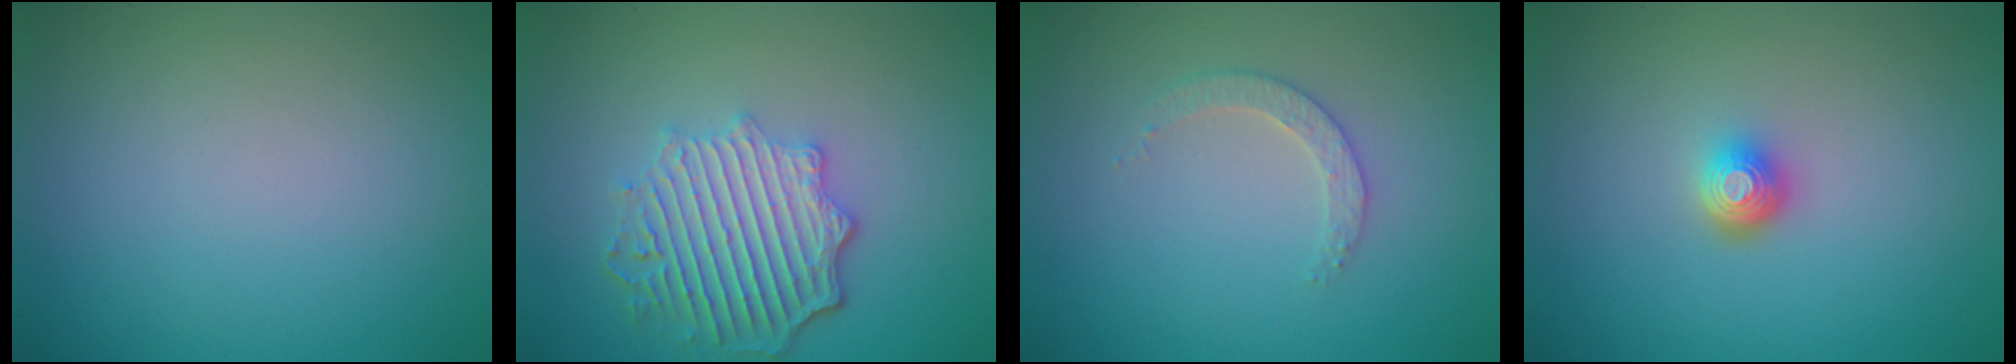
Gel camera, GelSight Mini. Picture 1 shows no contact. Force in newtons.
{"total": 5.8, "press": 4.6, "slide": 3.6}
{"total": 1.9, "press": 1.8, "slide": 0.6}
{"total": 2.0, "press": 1.5, "slide": 1.3}